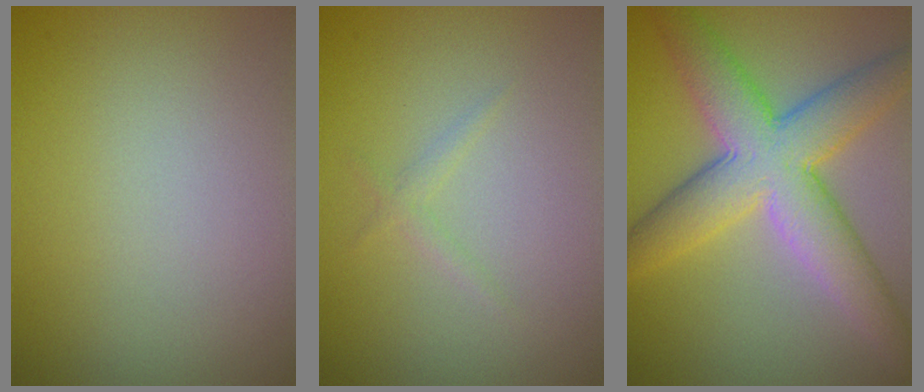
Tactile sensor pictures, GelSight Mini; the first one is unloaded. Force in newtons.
{"total": 0.9, "press": 0.9, "slide": 0.1}
{"total": 8.5, "press": 8.4, "slide": 0.4}